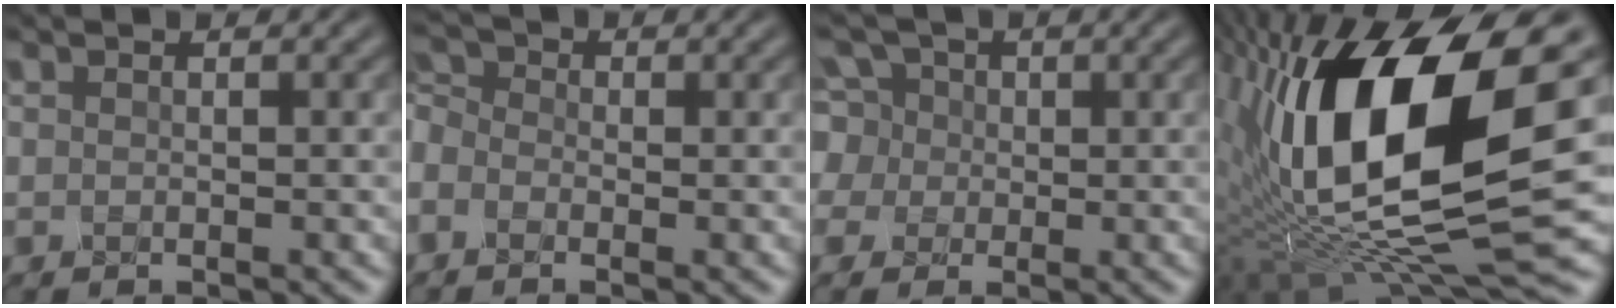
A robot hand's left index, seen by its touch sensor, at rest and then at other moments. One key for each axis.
{"total": 2.5, "fx": -1.2, "fy": 1.8, "fz": 1.2, "tx": -0.072, "ty": 0.004, "tz": -0.015}
{"total": 3.7, "fx": 0.5, "fy": 3.6, "fz": 0.5, "tx": -0.047, "ty": 0.026, "tz": 0.000}
{"total": 15.5, "fx": 2.2, "fy": 7.0, "fz": 13.6, "tx": -0.275, "ty": 0.002, "tz": 0.037}